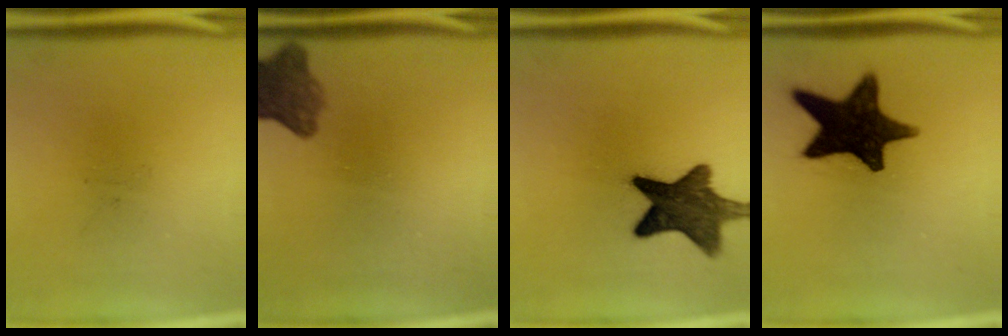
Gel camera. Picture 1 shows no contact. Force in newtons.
{"total": 7.3}
{"total": 12.3}
{"total": 16.4}